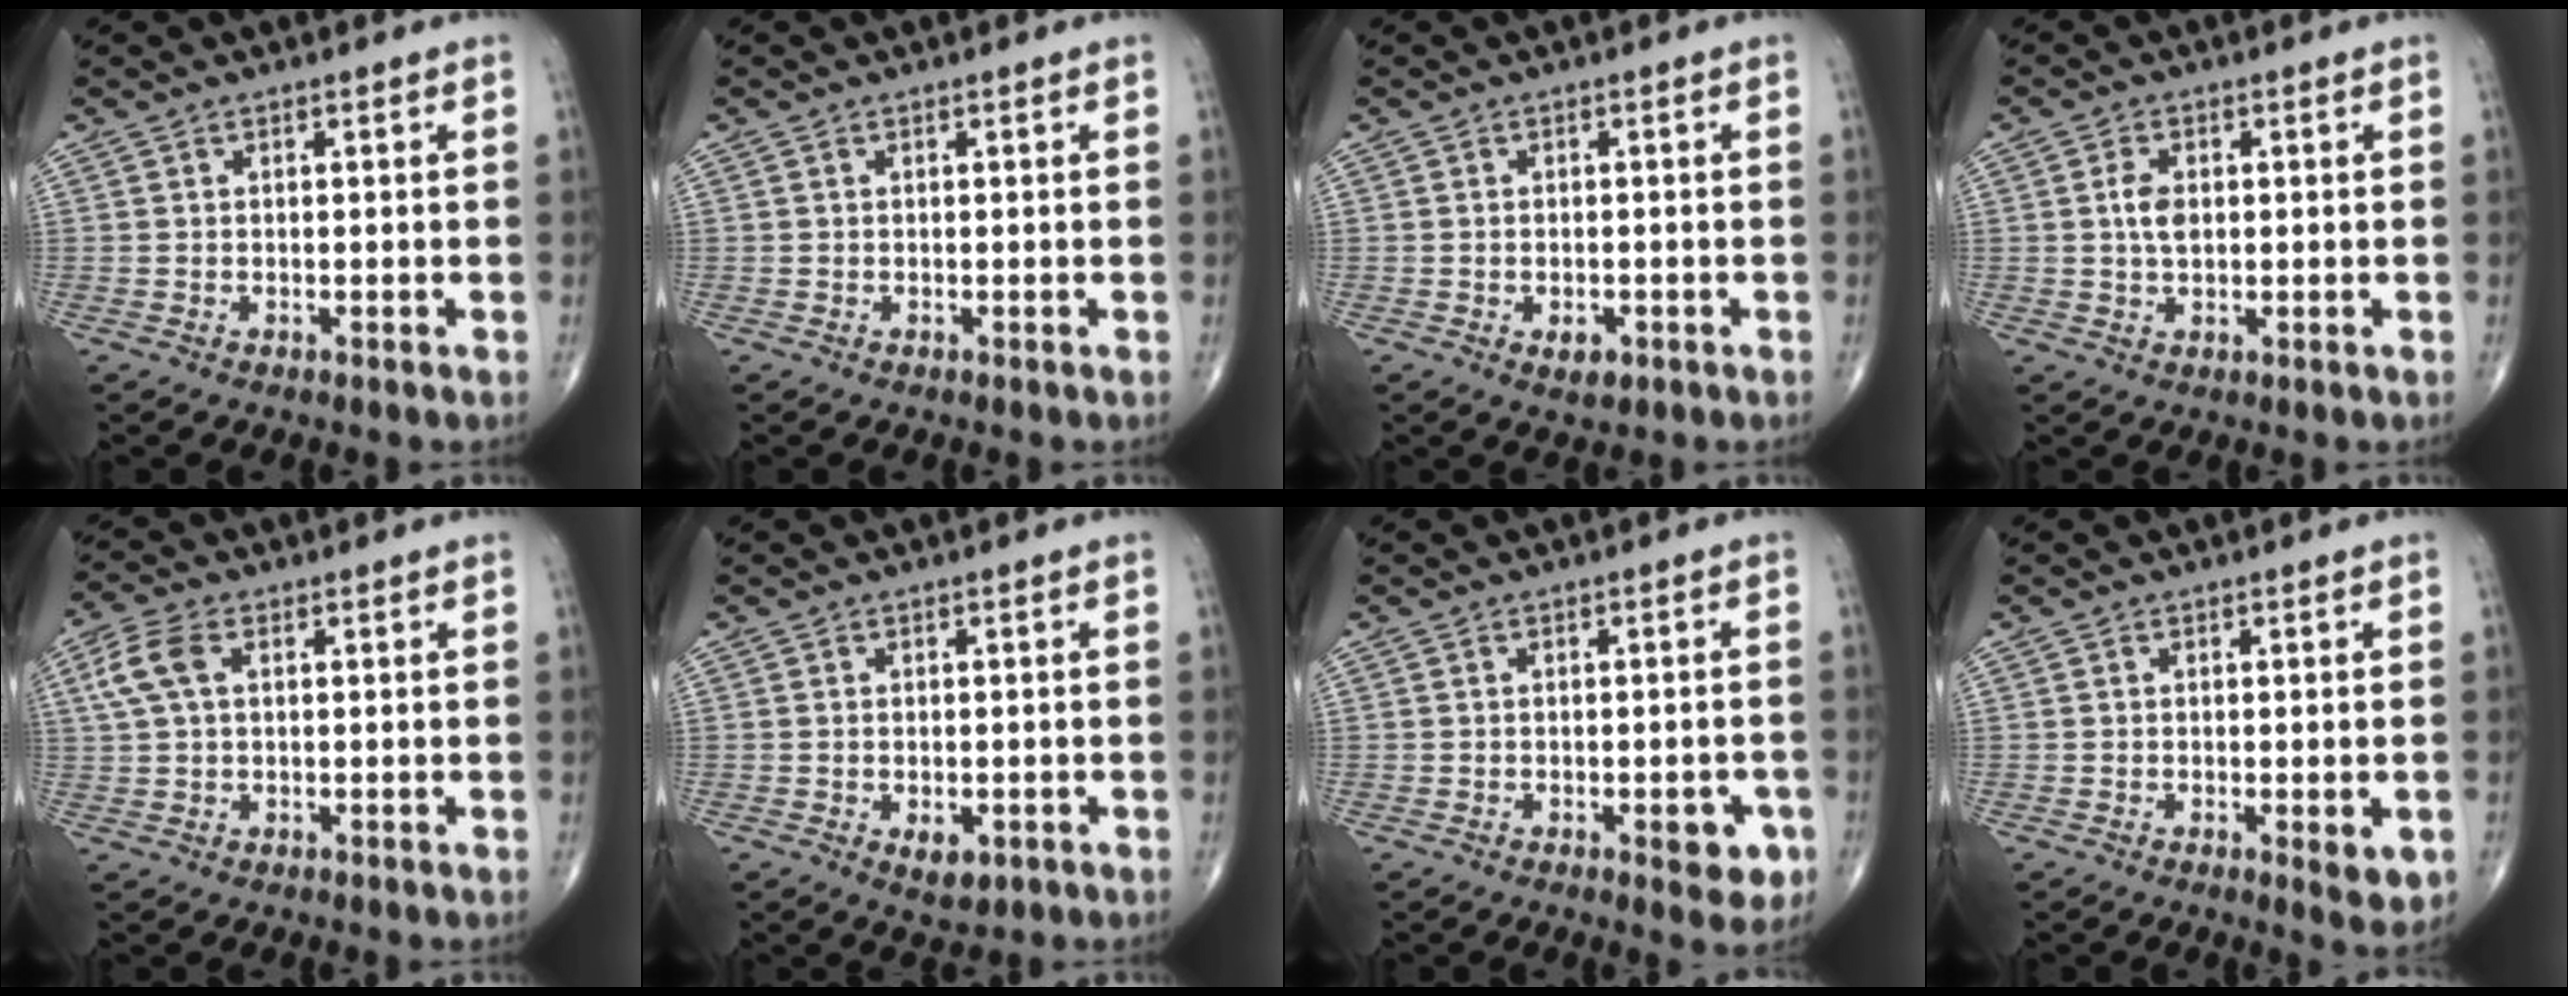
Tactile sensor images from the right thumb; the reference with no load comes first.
{"total": 0.0}
{"total": 2.6, "force": [-1.1, 1.5, 1.8], "torque": [-0.021, 0.002, -0.012]}
{"total": 3.8, "force": [0.4, 2.3, 3.0], "torque": [-0.056, 0.000, 0.006]}
{"total": 6.3, "force": [1.7, 3.7, 4.9], "torque": [-0.119, 0.015, 0.033]}
{"total": 3.4, "force": [-1.1, 1.9, 2.6], "torque": [-0.034, -0.001, -0.009]}
{"total": 5.3, "force": [-2.0, 2.3, 4.3], "torque": [-0.033, 0.002, -0.021]}
{"total": 4.0, "force": [-1.0, 1.3, 3.6], "torque": [-0.043, -0.010, -0.010]}